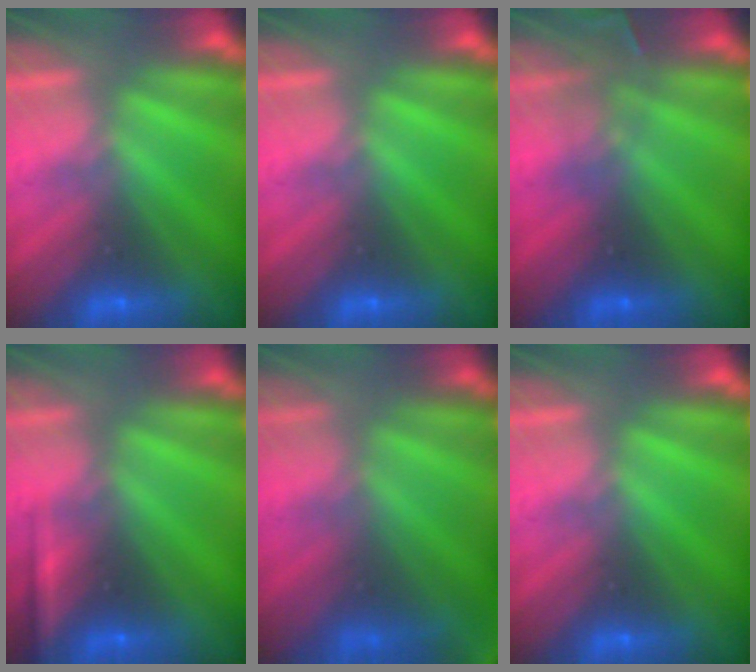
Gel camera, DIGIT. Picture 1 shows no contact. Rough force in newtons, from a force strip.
{"total": 0.0}
{"total": 3.0}
{"total": 2.3}
{"total": 10.1}
{"total": 0.0}